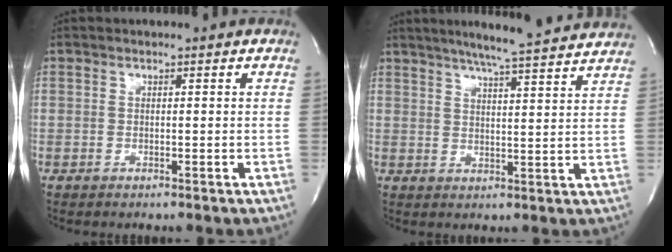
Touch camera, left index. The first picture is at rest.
{"total": 14.0, "force": [12.4, 0.0, 6.3], "torque": [-0.104, 0.008, 0.159]}